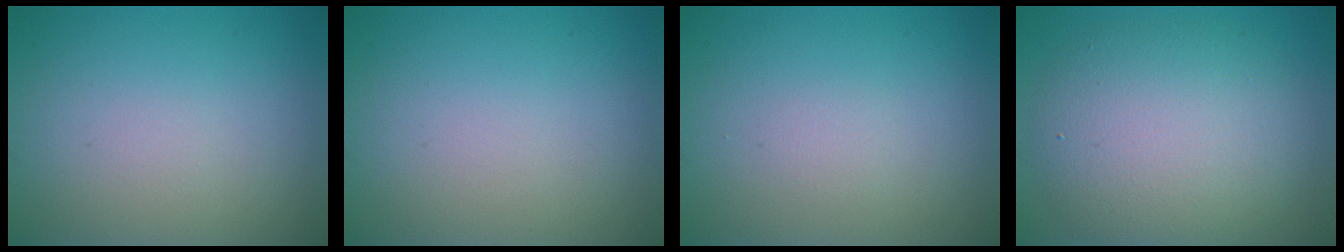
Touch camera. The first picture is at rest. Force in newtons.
{"total": 0.0}
{"total": 0.6, "press": 0.6, "slide": 0.1}
{"total": 7.4, "press": 7.4, "slide": 0.3}